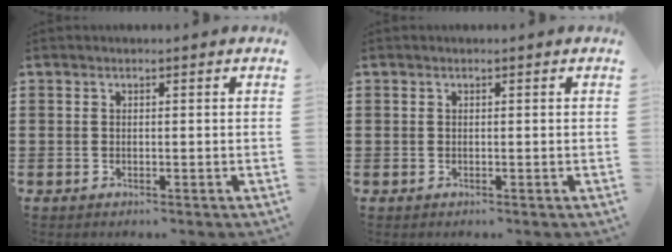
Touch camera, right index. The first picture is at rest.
{"total": 0.0}